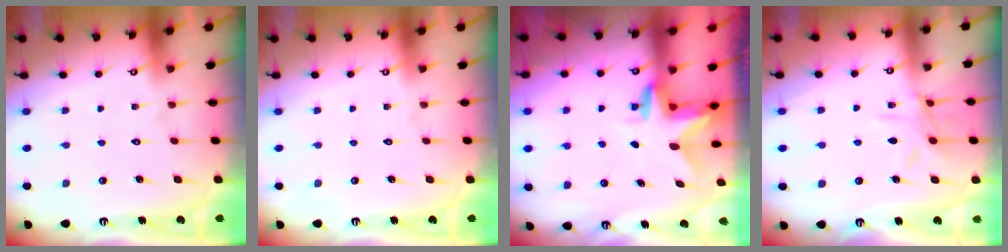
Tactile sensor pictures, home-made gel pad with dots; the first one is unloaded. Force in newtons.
{"total": 0.0}
{"total": 3.0, "press": 3.0, "slide": 0.3}
{"total": 8.2, "press": 8.1, "slide": 0.7}